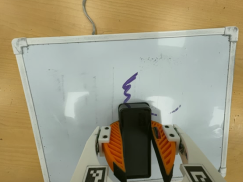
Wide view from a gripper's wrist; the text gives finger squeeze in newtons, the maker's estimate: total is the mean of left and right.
{"total": 10.5, "left": 10.5, "right": 10.5}